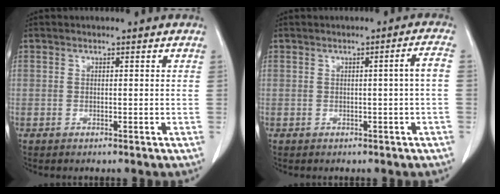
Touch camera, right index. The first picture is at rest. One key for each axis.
{"total": 2.5, "fx": -0.3, "fy": -0.5, "fz": 2.4, "tx": -0.032, "ty": 0.003, "tz": -0.002}